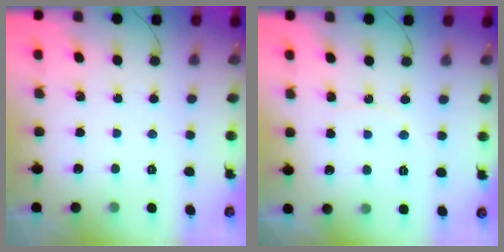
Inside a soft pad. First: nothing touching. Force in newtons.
{"total": 6.4, "press": 6.3, "slide": 0.6}